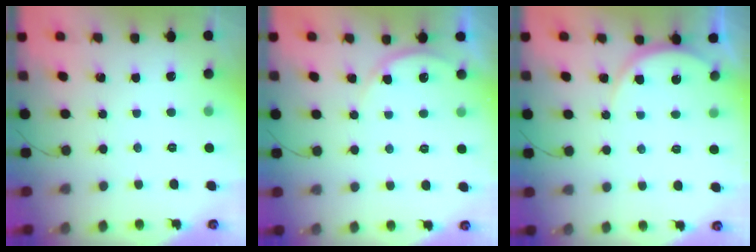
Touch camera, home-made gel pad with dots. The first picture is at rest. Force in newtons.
{"total": 3.6, "press": 3.4, "slide": 1.2}
{"total": 6.1, "press": 6.1, "slide": 0.7}